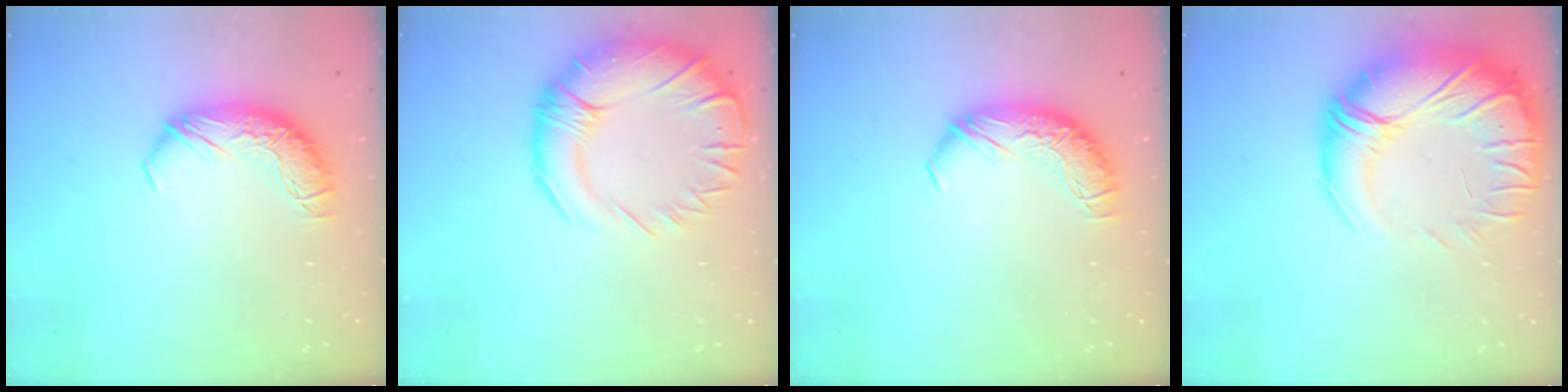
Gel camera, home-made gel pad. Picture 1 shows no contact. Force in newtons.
{"total": 9.1, "press": 7.5, "slide": 5.2}
{"total": 0.0}
{"total": 10.0, "press": 9.0, "slide": 4.5}